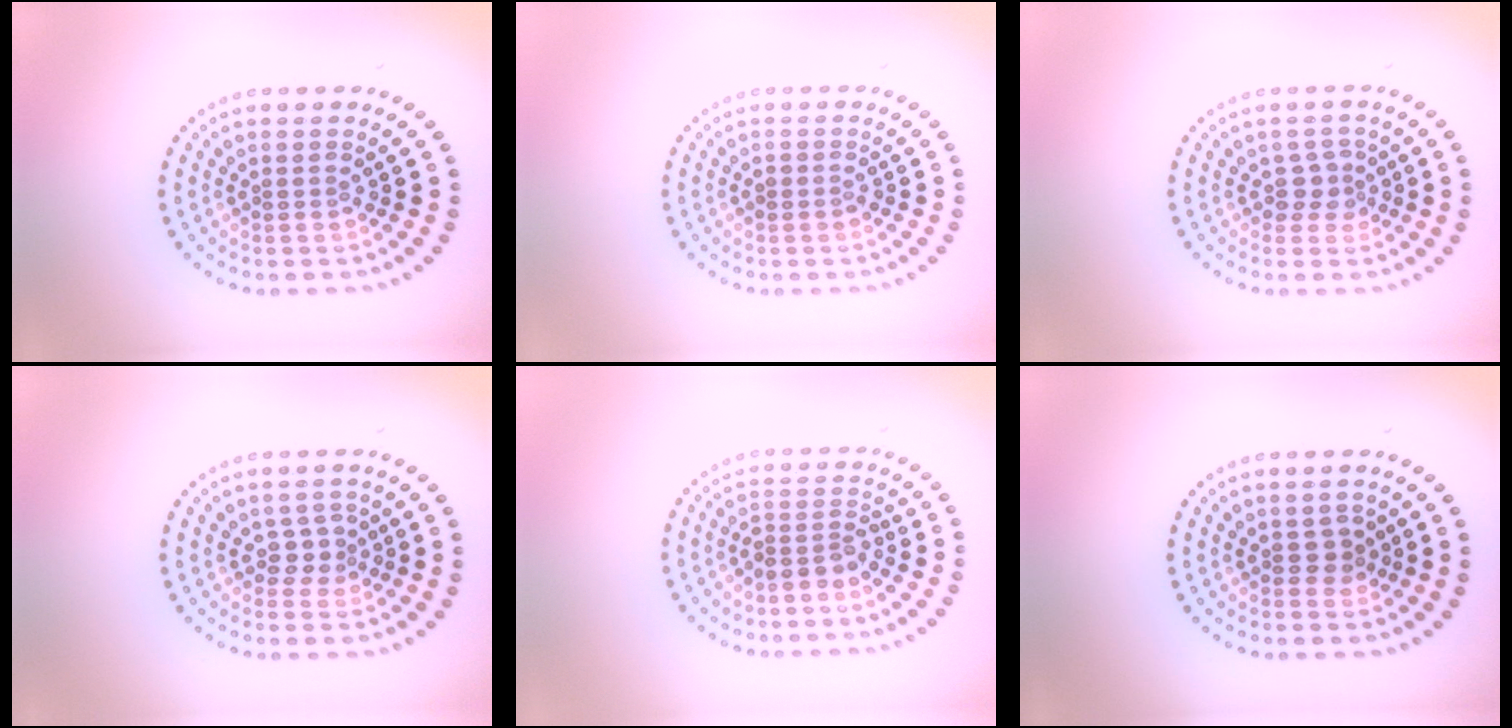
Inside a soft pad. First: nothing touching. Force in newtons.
{"total": 0.8, "press": 0.7, "slide": 0.3}
{"total": 1.8, "press": 1.4, "slide": 1.1}
{"total": 1.7, "press": 1.2, "slide": 1.1}
{"total": 2.3, "press": 1.8, "slide": 1.5}
{"total": 1.5, "press": 1.2, "slide": 0.8}